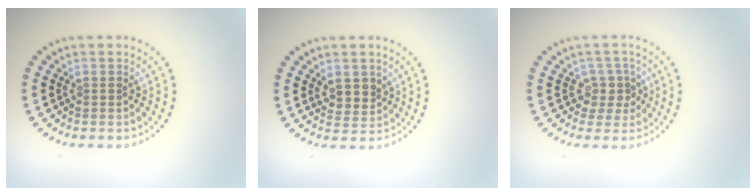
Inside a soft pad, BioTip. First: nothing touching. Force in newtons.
{"total": 2.4, "press": 2.2, "slide": 1.0}
{"total": 2.2, "press": 1.8, "slide": 1.2}